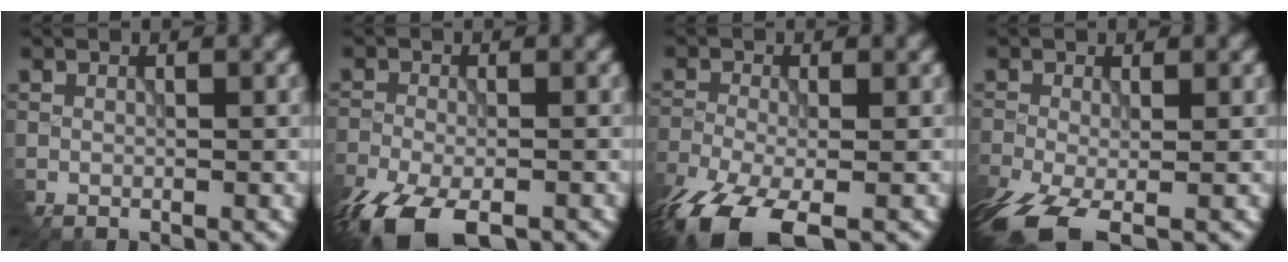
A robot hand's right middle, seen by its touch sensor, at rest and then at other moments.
{"total": 8.0, "force": [-5.5, 3.2, 4.8], "torque": [-0.111, -0.031, -0.106]}
{"total": 8.8, "force": [-5.9, 3.4, 5.5], "torque": [-0.127, -0.028, -0.111]}
{"total": 7.1, "force": [-4.5, 3.0, 4.7], "torque": [-0.117, -0.031, -0.083]}